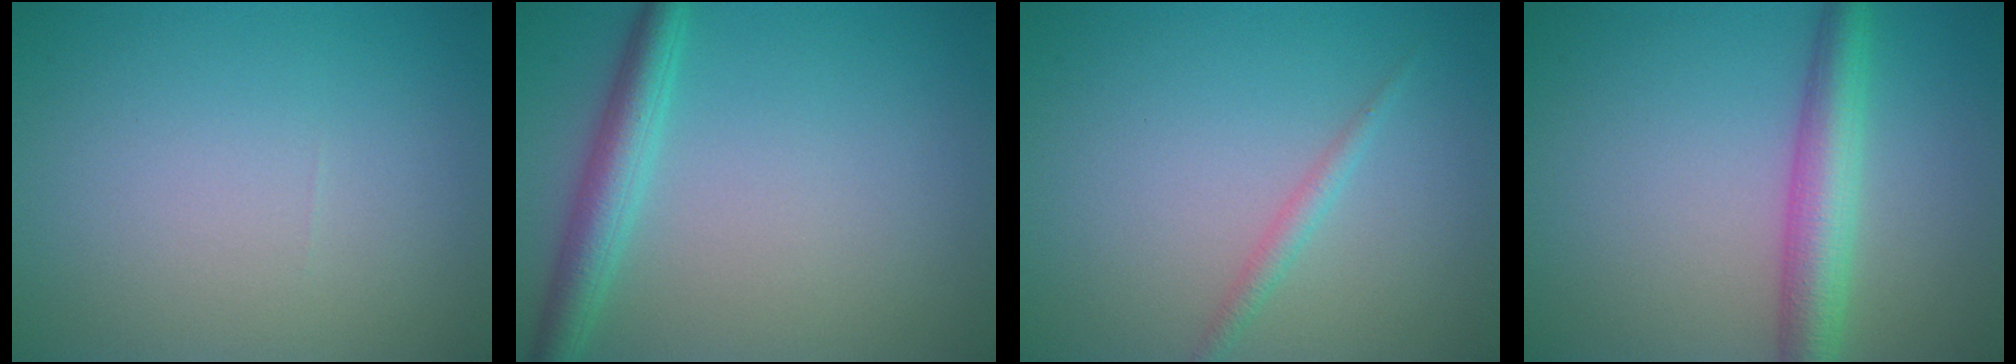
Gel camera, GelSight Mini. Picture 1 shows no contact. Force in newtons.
{"total": 3.5, "press": 3.5, "slide": 0.1}
{"total": 1.3, "press": 1.3, "slide": 0.1}
{"total": 4.6, "press": 4.6, "slide": 0.0}